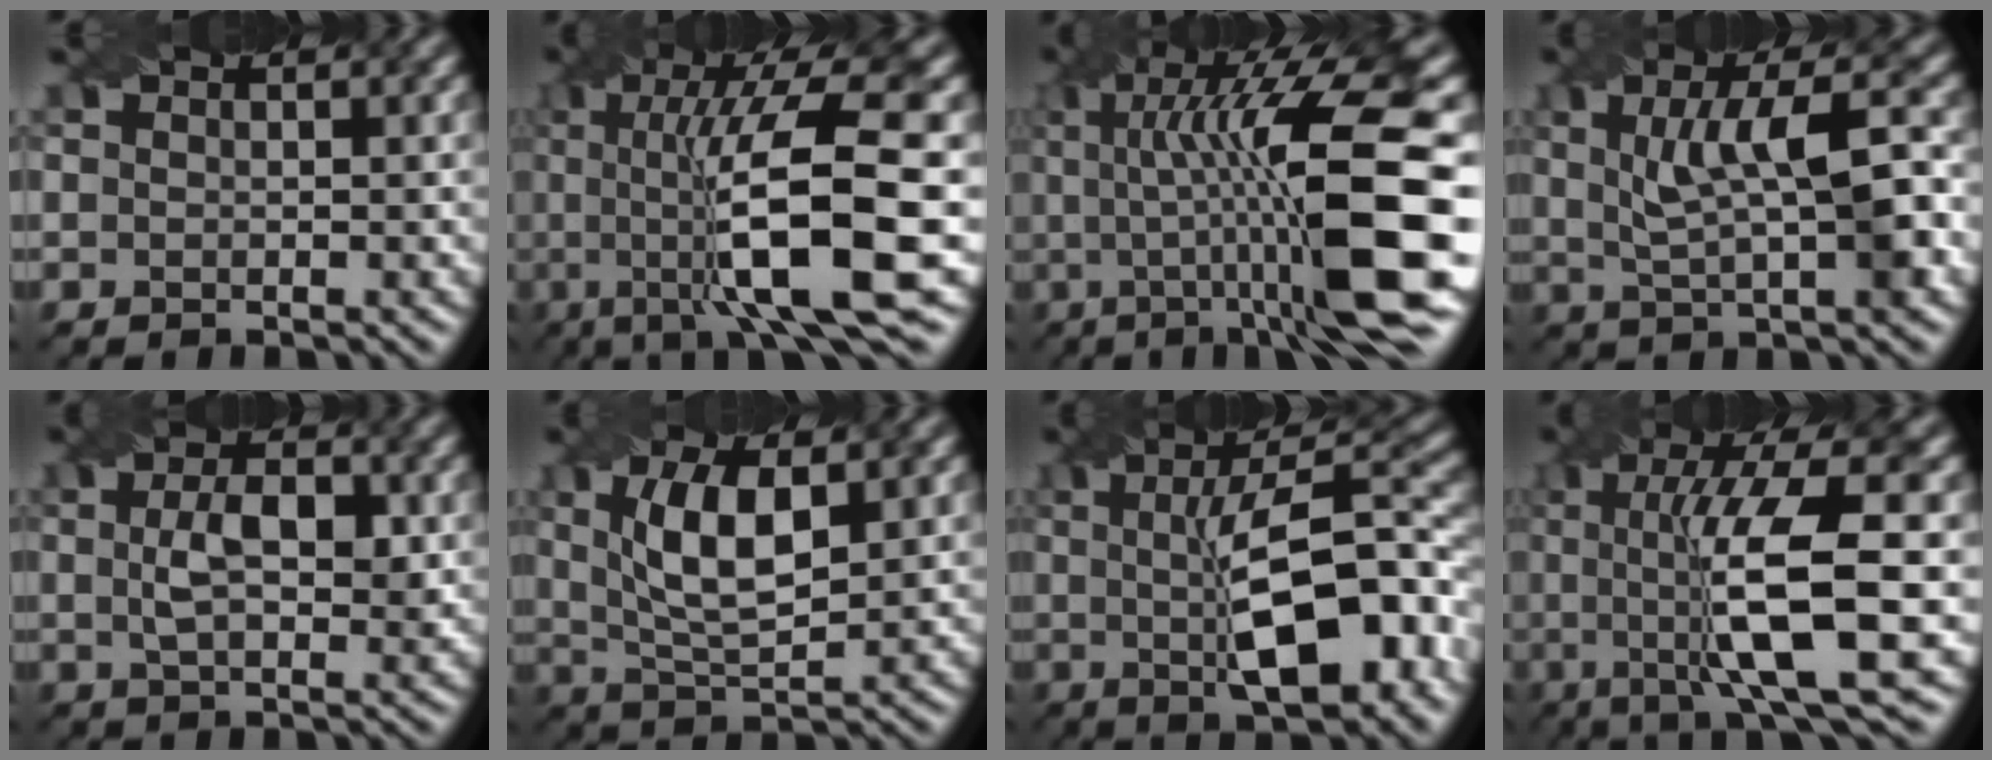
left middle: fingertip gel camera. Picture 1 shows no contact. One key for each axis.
{"total": 13.2, "fx": -1.0, "fy": 3.0, "fz": 12.8, "tx": -0.192, "ty": 0.003, "tz": -0.022}
{"total": 14.7, "fx": -0.4, "fy": 3.0, "fz": 14.4, "tx": -0.210, "ty": 0.014, "tz": -0.005}
{"total": 7.5, "fx": 1.4, "fy": 2.1, "fz": 7.0, "tx": -0.115, "ty": 0.010, "tz": 0.024}
{"total": 4.5, "fx": 0.5, "fy": 2.3, "fz": 3.9, "tx": -0.074, "ty": 0.003, "tz": 0.007}
{"total": 6.7, "fx": 1.6, "fy": 2.7, "fz": 6.0, "tx": -0.116, "ty": 0.005, "tz": 0.032}
{"total": 11.1, "fx": -0.8, "fy": 3.5, "fz": 10.5, "tx": -0.149, "ty": 0.005, "tz": -0.012}
{"total": 11.6, "fx": -0.4, "fy": 2.8, "fz": 11.3, "tx": -0.183, "ty": 0.003, "tz": -0.005}